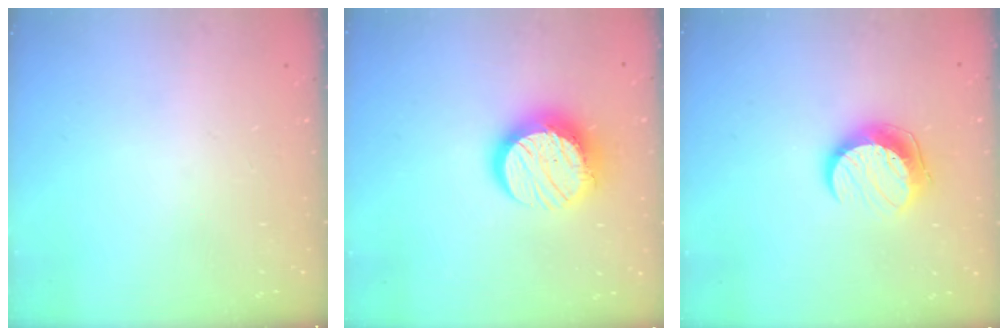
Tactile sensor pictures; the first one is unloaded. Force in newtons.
{"total": 14.0, "press": 14.0, "slide": 0.9}
{"total": 10.2, "press": 10.2, "slide": 0.2}